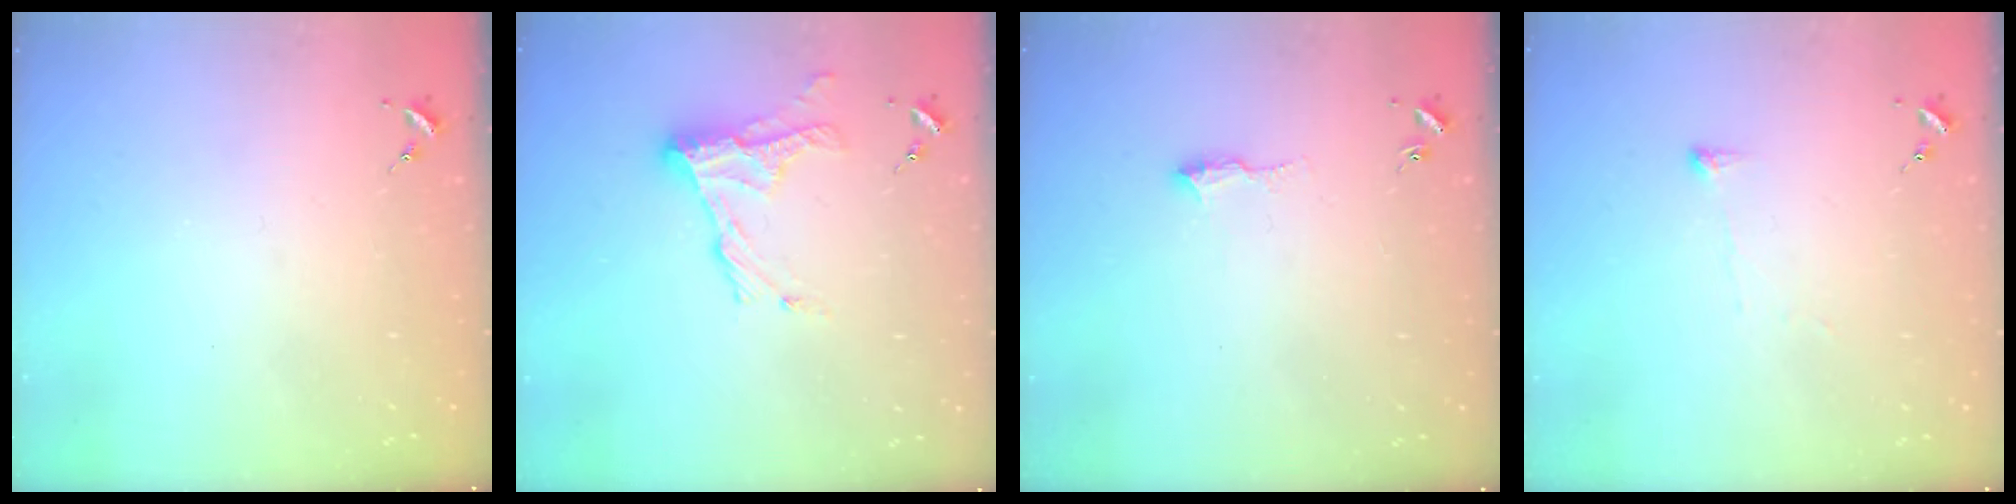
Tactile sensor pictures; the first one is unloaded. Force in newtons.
{"total": 12.4, "press": 12.4, "slide": 0.8}
{"total": 8.0, "press": 8.0, "slide": 0.8}
{"total": 2.9, "press": 2.9, "slide": 0.4}